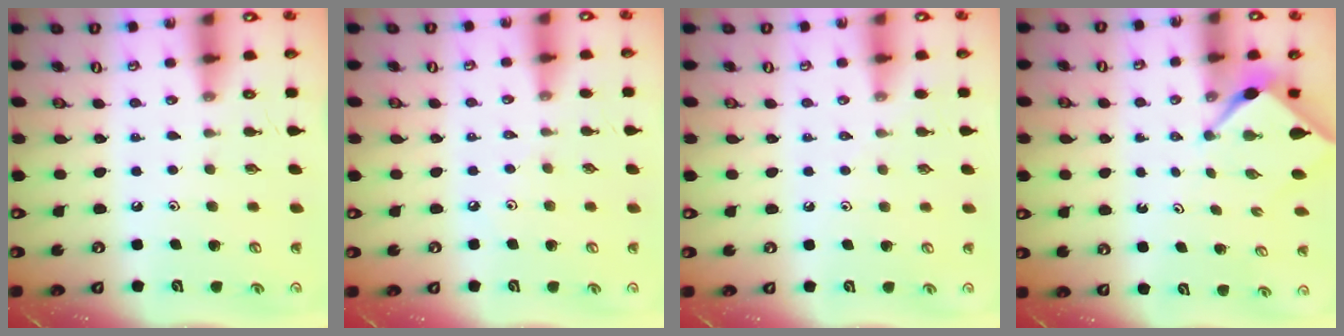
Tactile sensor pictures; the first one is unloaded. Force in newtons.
{"total": 2.3, "press": 2.3, "slide": 0.4}
{"total": 2.6, "press": 2.6, "slide": 0.4}
{"total": 2.3, "press": 2.3, "slide": 0.3}